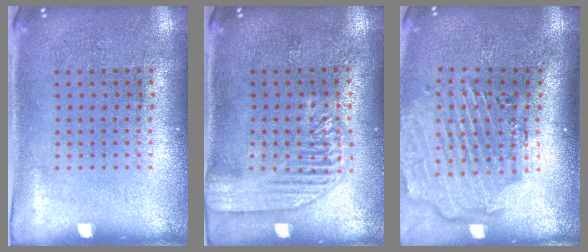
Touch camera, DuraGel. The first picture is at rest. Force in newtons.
{"total": 1.8, "press": 1.8, "slide": 0.4}
{"total": 2.8, "press": 2.3, "slide": 1.6}